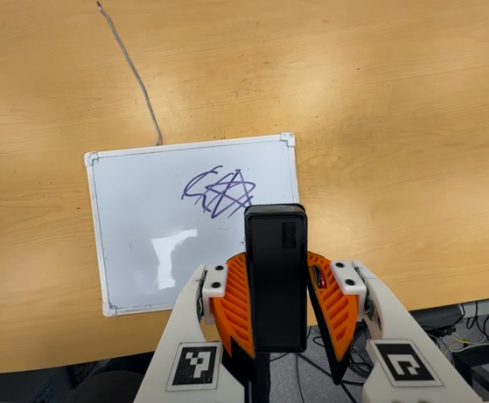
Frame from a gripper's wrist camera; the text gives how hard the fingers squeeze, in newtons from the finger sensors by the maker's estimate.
{"total": 7.4, "left": 6.0, "right": 8.8}